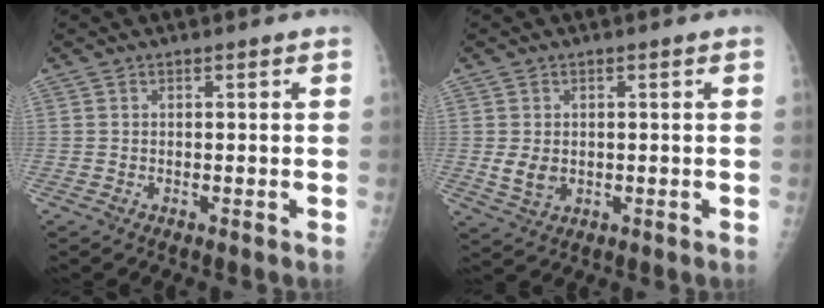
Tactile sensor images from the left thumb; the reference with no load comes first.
{"total": 3.7, "force": [0.1, 2.9, 2.4], "torque": [-0.034, -0.008, 0.012]}